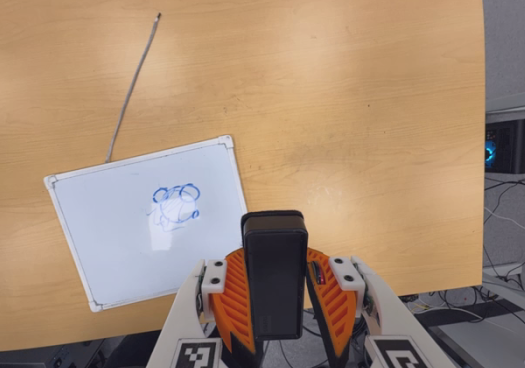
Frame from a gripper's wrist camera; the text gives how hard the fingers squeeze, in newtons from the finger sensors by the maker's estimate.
{"total": 8.0, "left": 6.9, "right": 9.1}